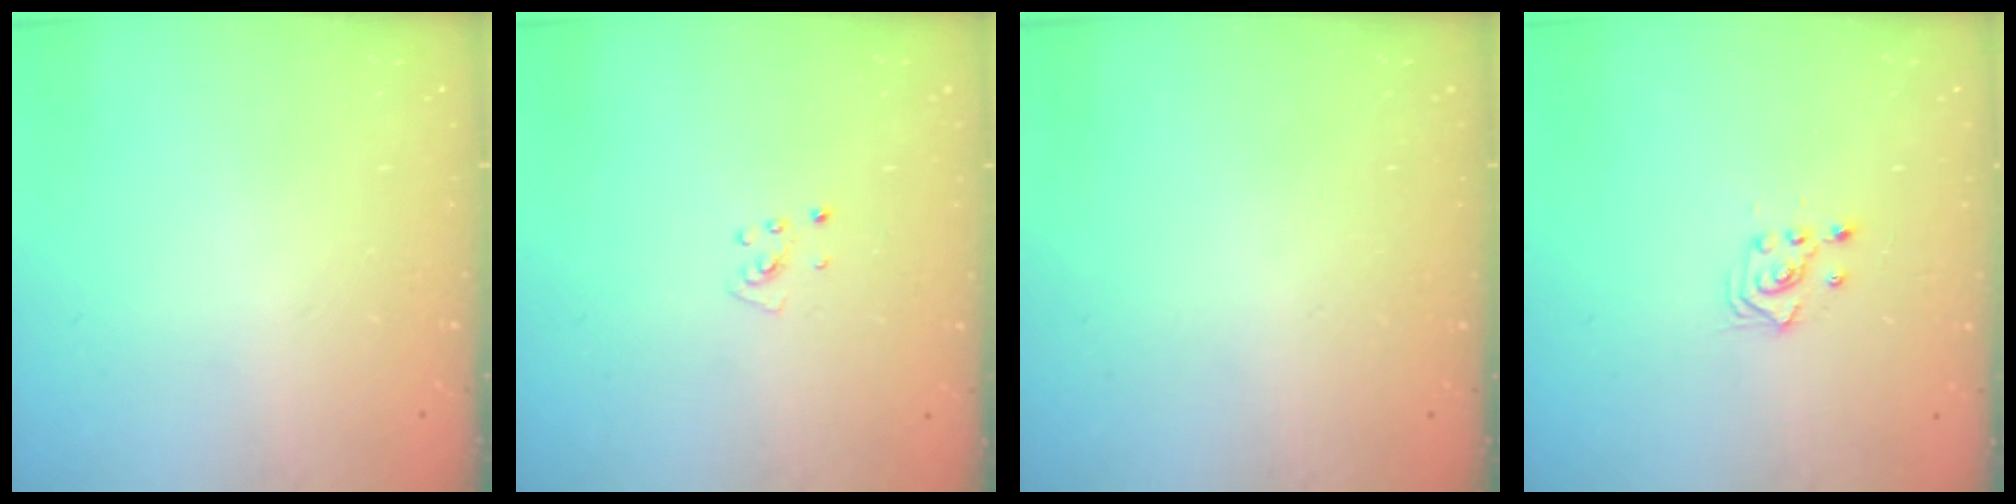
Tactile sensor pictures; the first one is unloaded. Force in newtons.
{"total": 3.7, "press": 3.7, "slide": 0.4}
{"total": 0.0}
{"total": 2.9, "press": 2.9, "slide": 0.2}